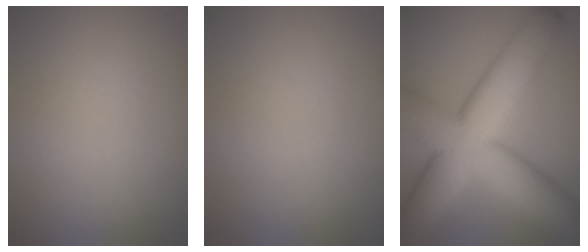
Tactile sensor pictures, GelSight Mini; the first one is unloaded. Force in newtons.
{"total": 0.0}
{"total": 13.8, "press": 13.8, "slide": 0.8}